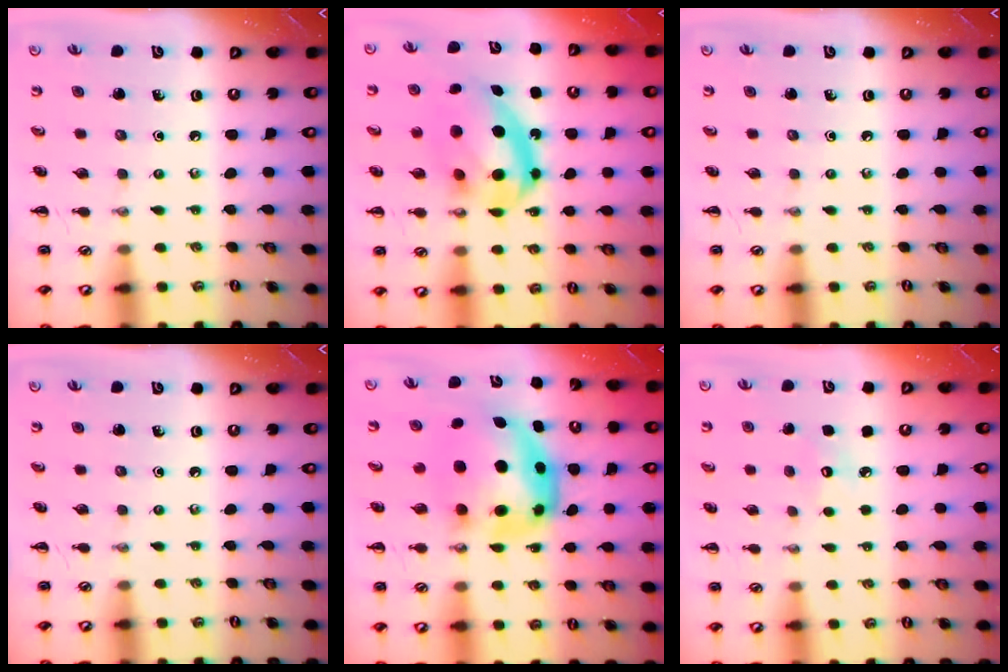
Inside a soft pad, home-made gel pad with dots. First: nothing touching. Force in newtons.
{"total": 16.1, "press": 15.6, "slide": 4.0}
{"total": 0.0}
{"total": 0.0}
{"total": 8.6, "press": 8.2, "slide": 2.5}
{"total": 6.4, "press": 6.2, "slide": 1.8}